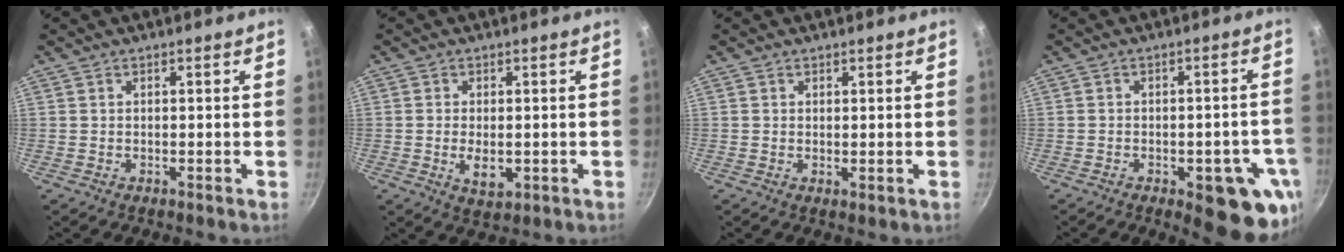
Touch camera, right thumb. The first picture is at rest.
{"total": 4.7, "force": [-0.7, 2.7, 3.8], "torque": [-0.063, -0.007, -0.005]}
{"total": 0.8, "force": [0.4, 0.3, 0.6], "torque": [-0.010, -0.008, 0.004]}
{"total": 13.6, "force": [-5.6, 5.6, 11.0], "torque": [-0.083, 0.013, -0.067]}